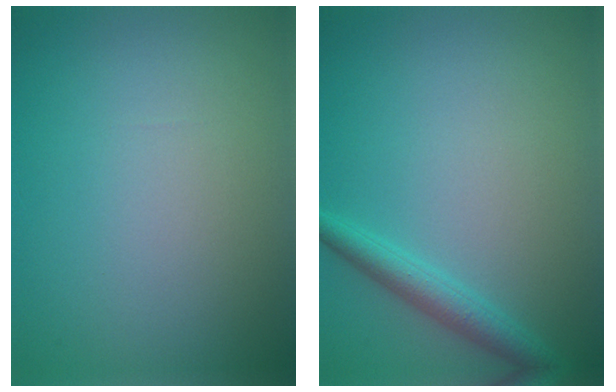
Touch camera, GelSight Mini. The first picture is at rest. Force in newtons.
{"total": 2.5, "press": 2.5, "slide": 0.1}